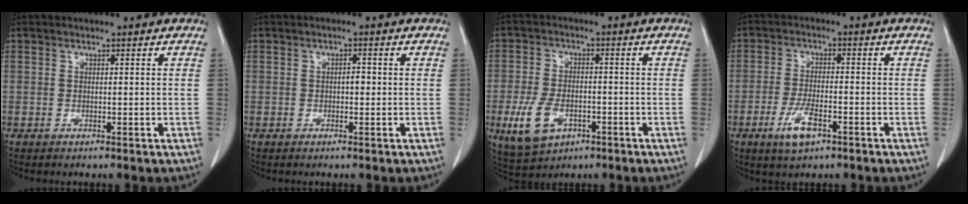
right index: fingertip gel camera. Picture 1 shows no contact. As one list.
[{"total": 1.2, "force": [-0.1, 0.6, 1.1], "torque": [-0.014, 0.003, -0.002]}, {"total": 8.3, "force": [-3.3, 5.0, 5.8], "torque": [-0.132, -0.004, -0.048]}, {"total": 5.7, "force": [-2.9, 1.7, 4.7], "torque": [-0.099, -0.008, -0.048]}]